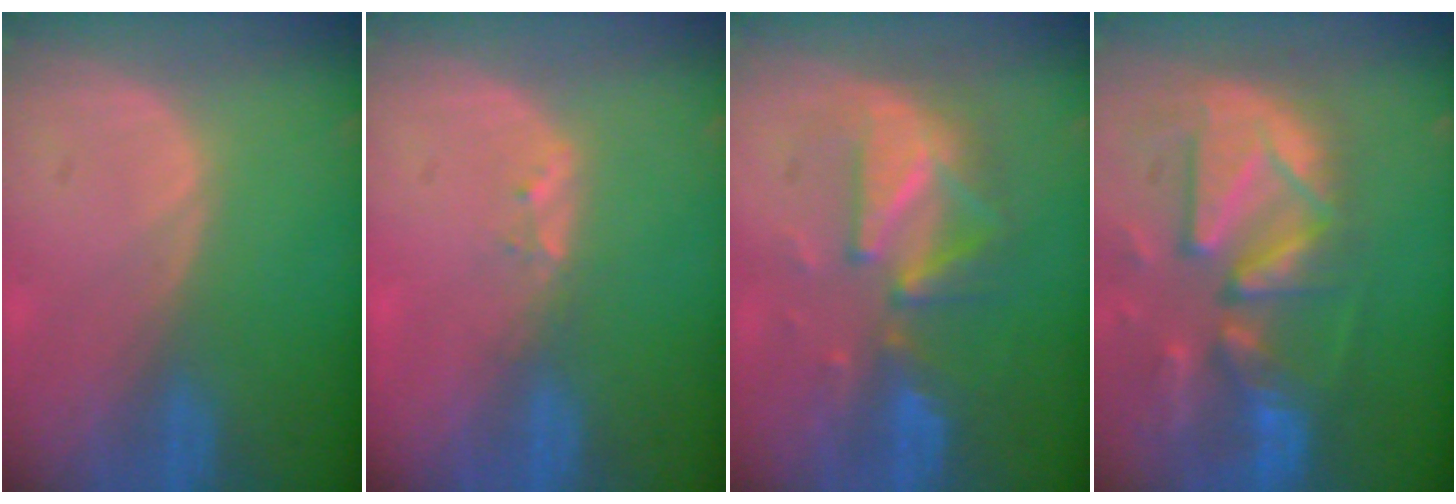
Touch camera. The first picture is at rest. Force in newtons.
{"total": 1.7, "press": 1.5, "slide": 0.9}
{"total": 8.0, "press": 8.0, "slide": 0.8}
{"total": 13.3, "press": 11.4, "slide": 6.7}